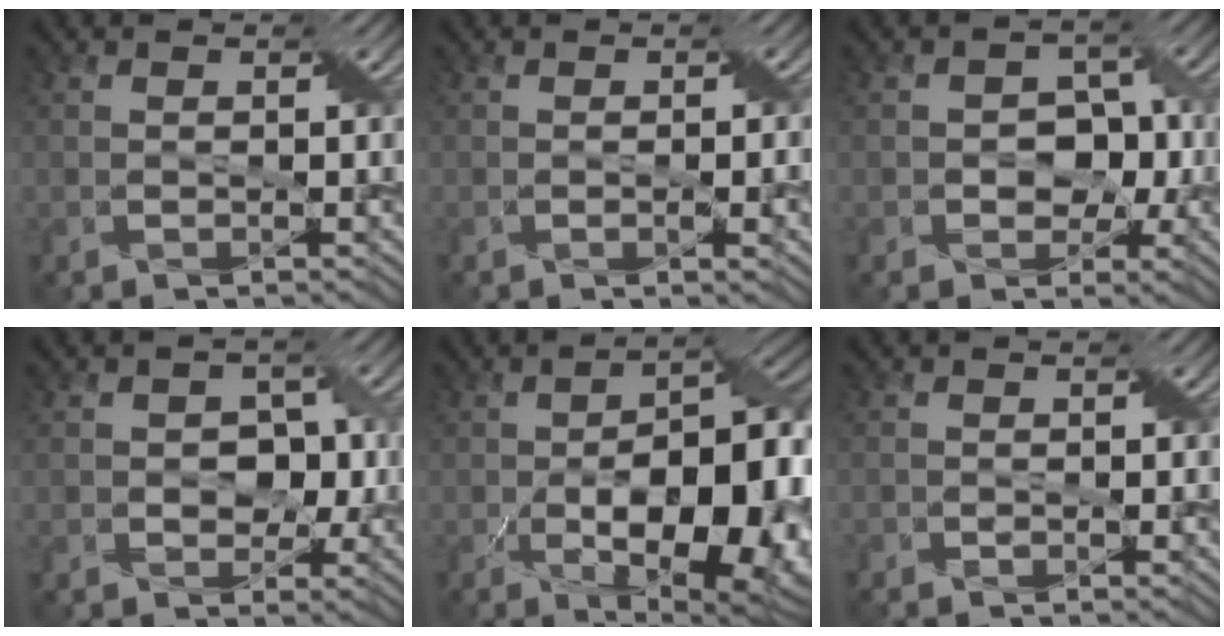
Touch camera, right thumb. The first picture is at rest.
{"total": 3.2, "force": [-0.7, 0.8, 3.0], "torque": [-0.047, -0.001, -0.008]}
{"total": 4.3, "force": [-1.0, 3.6, 2.1], "torque": [-0.019, 0.004, -0.023]}
{"total": 3.4, "force": [-0.5, 2.9, 1.7], "torque": [-0.022, -0.002, -0.015]}
{"total": 15.7, "force": [-4.4, 7.4, 13.2], "torque": [-0.204, -0.025, -0.056]}
{"total": 1.7, "force": [-1.0, 0.9, 1.1], "torque": [-0.019, -0.002, -0.017]}